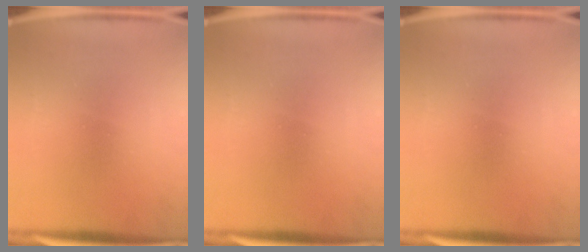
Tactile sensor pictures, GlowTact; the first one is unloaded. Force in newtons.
{"total": 0.0}
{"total": 0.0}